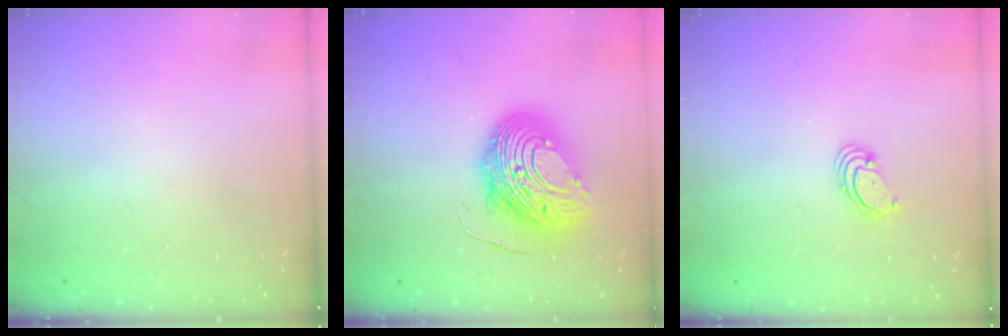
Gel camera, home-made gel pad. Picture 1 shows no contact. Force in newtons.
{"total": 14.9, "press": 14.8, "slide": 1.3}
{"total": 2.7, "press": 2.7, "slide": 0.3}